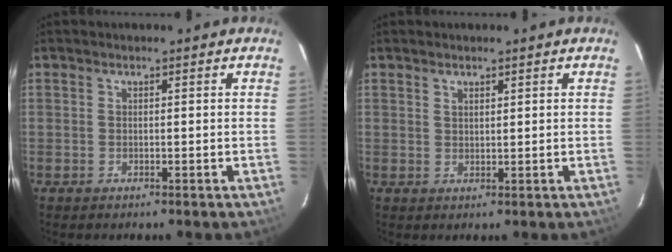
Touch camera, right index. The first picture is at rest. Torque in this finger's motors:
{"motor_torque": [-0.24, 0.05, -0.10, 0.00]}